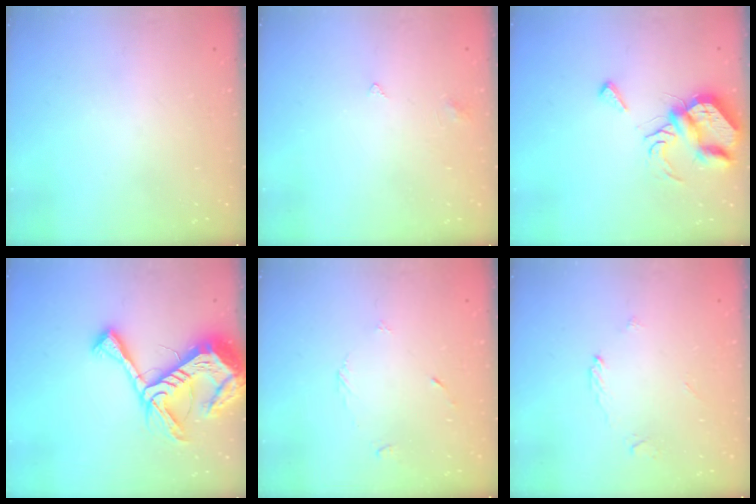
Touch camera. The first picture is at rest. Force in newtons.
{"total": 2.5, "press": 2.4, "slide": 0.4}
{"total": 10.1, "press": 10.0, "slide": 1.2}
{"total": 18.8, "press": 18.7, "slide": 1.9}
{"total": 3.5, "press": 3.4, "slide": 0.4}
{"total": 2.2, "press": 2.2, "slide": 0.3}